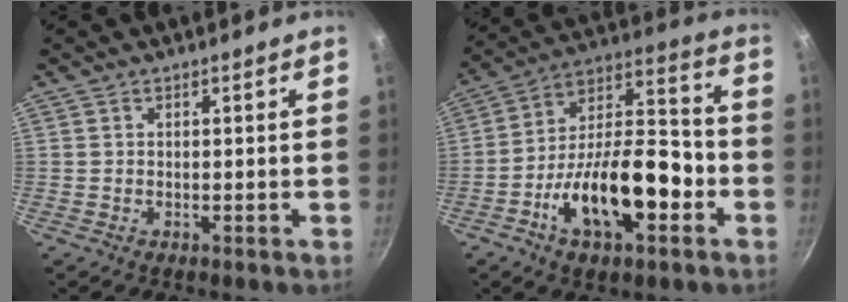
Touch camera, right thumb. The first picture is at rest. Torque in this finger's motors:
{"motor_torque": [0.42, 0.42, 1.57, -1.19, 0.33]}